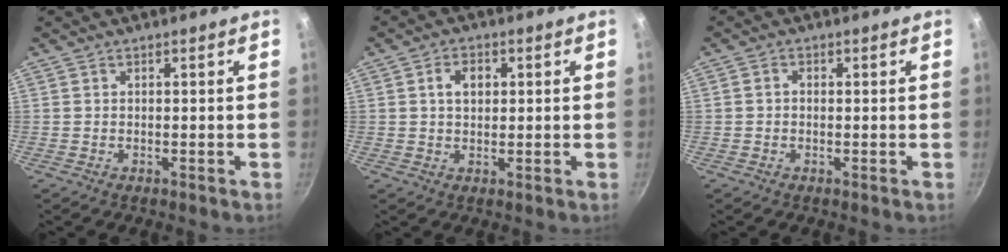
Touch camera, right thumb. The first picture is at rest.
{"total": 4.2, "force": [1.0, 3.0, 2.8], "torque": [-0.027, 0.007, 0.014]}
{"total": 1.4, "force": [-0.1, 1.1, 0.8], "torque": [-0.014, 0.007, -0.004]}